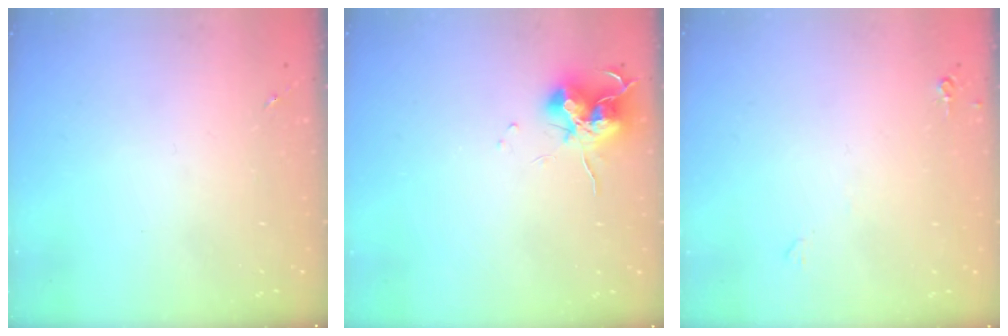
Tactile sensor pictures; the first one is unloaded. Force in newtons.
{"total": 12.2, "press": 12.1, "slide": 1.3}
{"total": 3.8, "press": 3.8, "slide": 0.6}